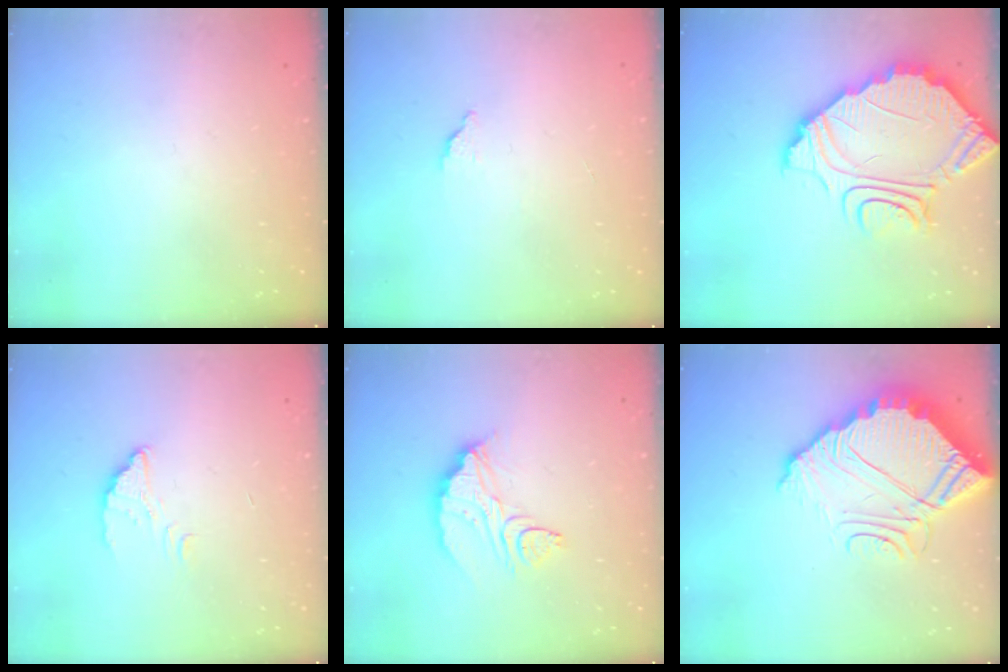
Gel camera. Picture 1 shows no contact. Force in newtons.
{"total": 1.7, "press": 1.7, "slide": 0.1}
{"total": 11.1, "press": 11.0, "slide": 0.9}
{"total": 2.7, "press": 2.7, "slide": 0.1}
{"total": 10.4, "press": 10.4, "slide": 0.5}
{"total": 12.8, "press": 12.8, "slide": 0.9}